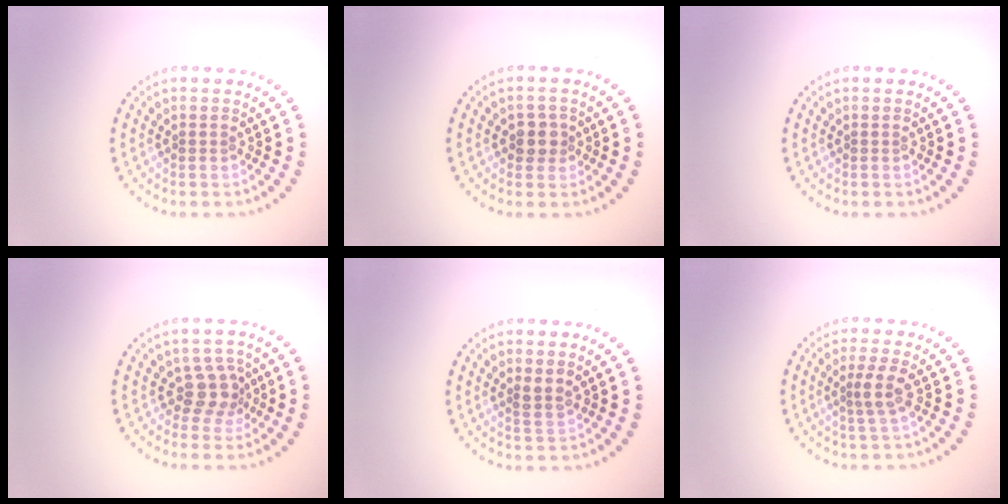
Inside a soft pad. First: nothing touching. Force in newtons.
{"total": 1.9, "press": 1.8, "slide": 0.8}
{"total": 0.0}
{"total": 2.8, "press": 2.1, "slide": 1.9}
{"total": 1.5, "press": 1.4, "slide": 0.6}
{"total": 2.1, "press": 1.7, "slide": 1.2}